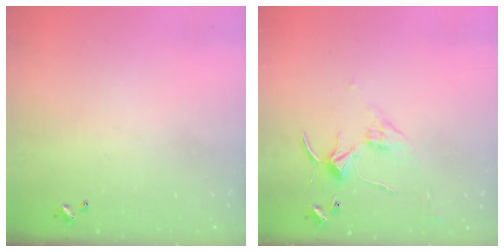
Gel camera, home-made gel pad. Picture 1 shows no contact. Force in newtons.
{"total": 4.2, "press": 4.1, "slide": 0.5}